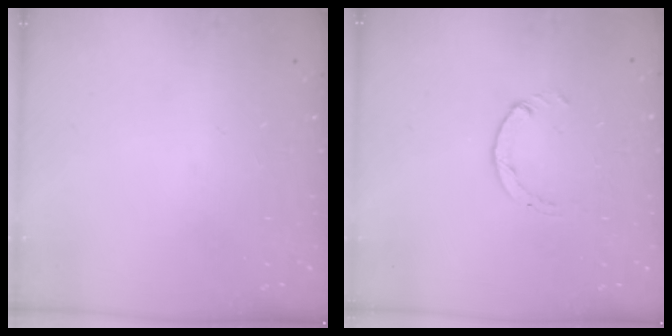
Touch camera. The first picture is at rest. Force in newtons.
{"total": 0.7, "press": 0.7, "slide": 0.2}